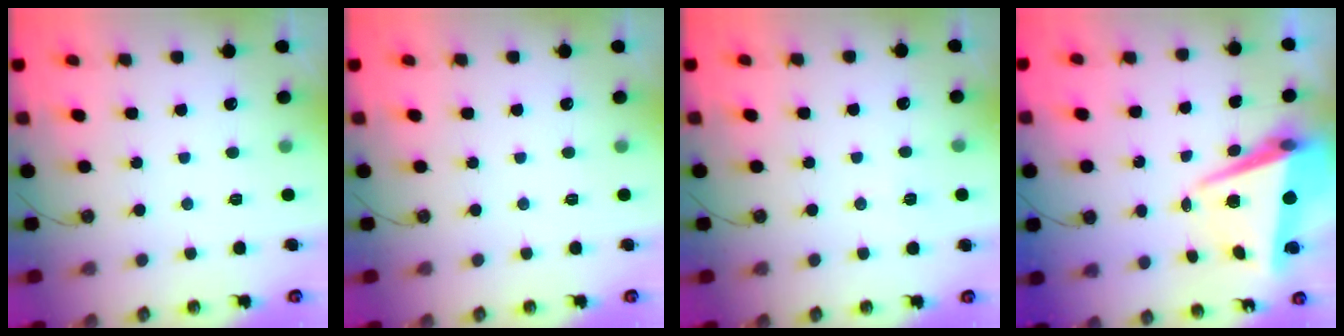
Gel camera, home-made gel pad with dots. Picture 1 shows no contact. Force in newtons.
{"total": 0.0}
{"total": 6.6, "press": 4.9, "slide": 4.4}
{"total": 8.3, "press": 8.0, "slide": 2.2}